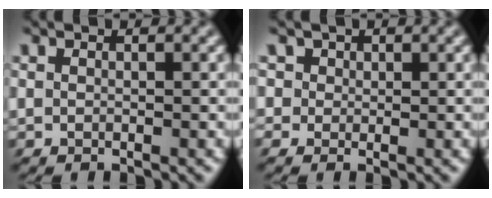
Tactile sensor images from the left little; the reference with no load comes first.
{"total": 2.3, "force": [1.0, 2.0, 0.6], "torque": [-0.029, 0.012, 0.019]}